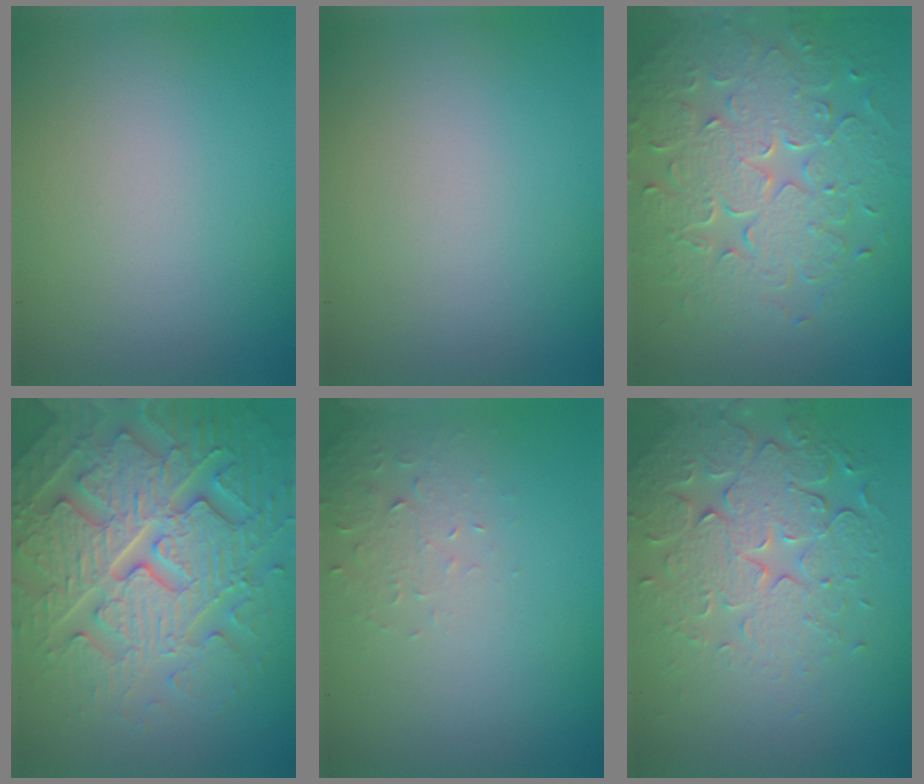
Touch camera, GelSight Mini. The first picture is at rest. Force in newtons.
{"total": 0.0}
{"total": 8.1, "press": 5.8, "slide": 5.7}
{"total": 8.1, "press": 7.9, "slide": 1.9}
{"total": 1.9, "press": 1.8, "slide": 0.4}
{"total": 6.4, "press": 4.9, "slide": 4.1}